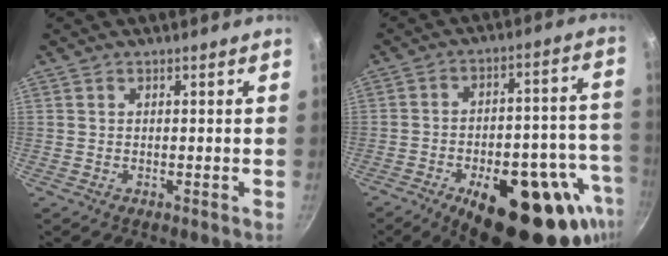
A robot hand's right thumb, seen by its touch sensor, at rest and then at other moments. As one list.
[{"total": 27.5, "force": [-13.5, 12.3, 20.6], "torque": [-0.217, 0.051, -0.180]}]